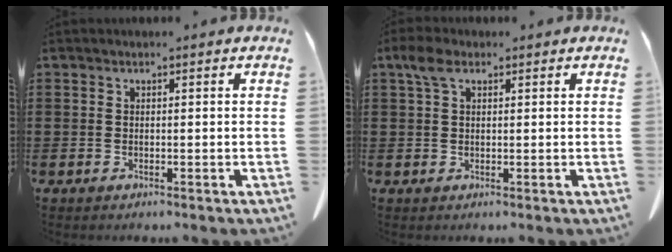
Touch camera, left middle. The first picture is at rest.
{"total": 3.2, "force": [1.5, 1.7, 2.3], "torque": [-0.053, 0.010, 0.025]}